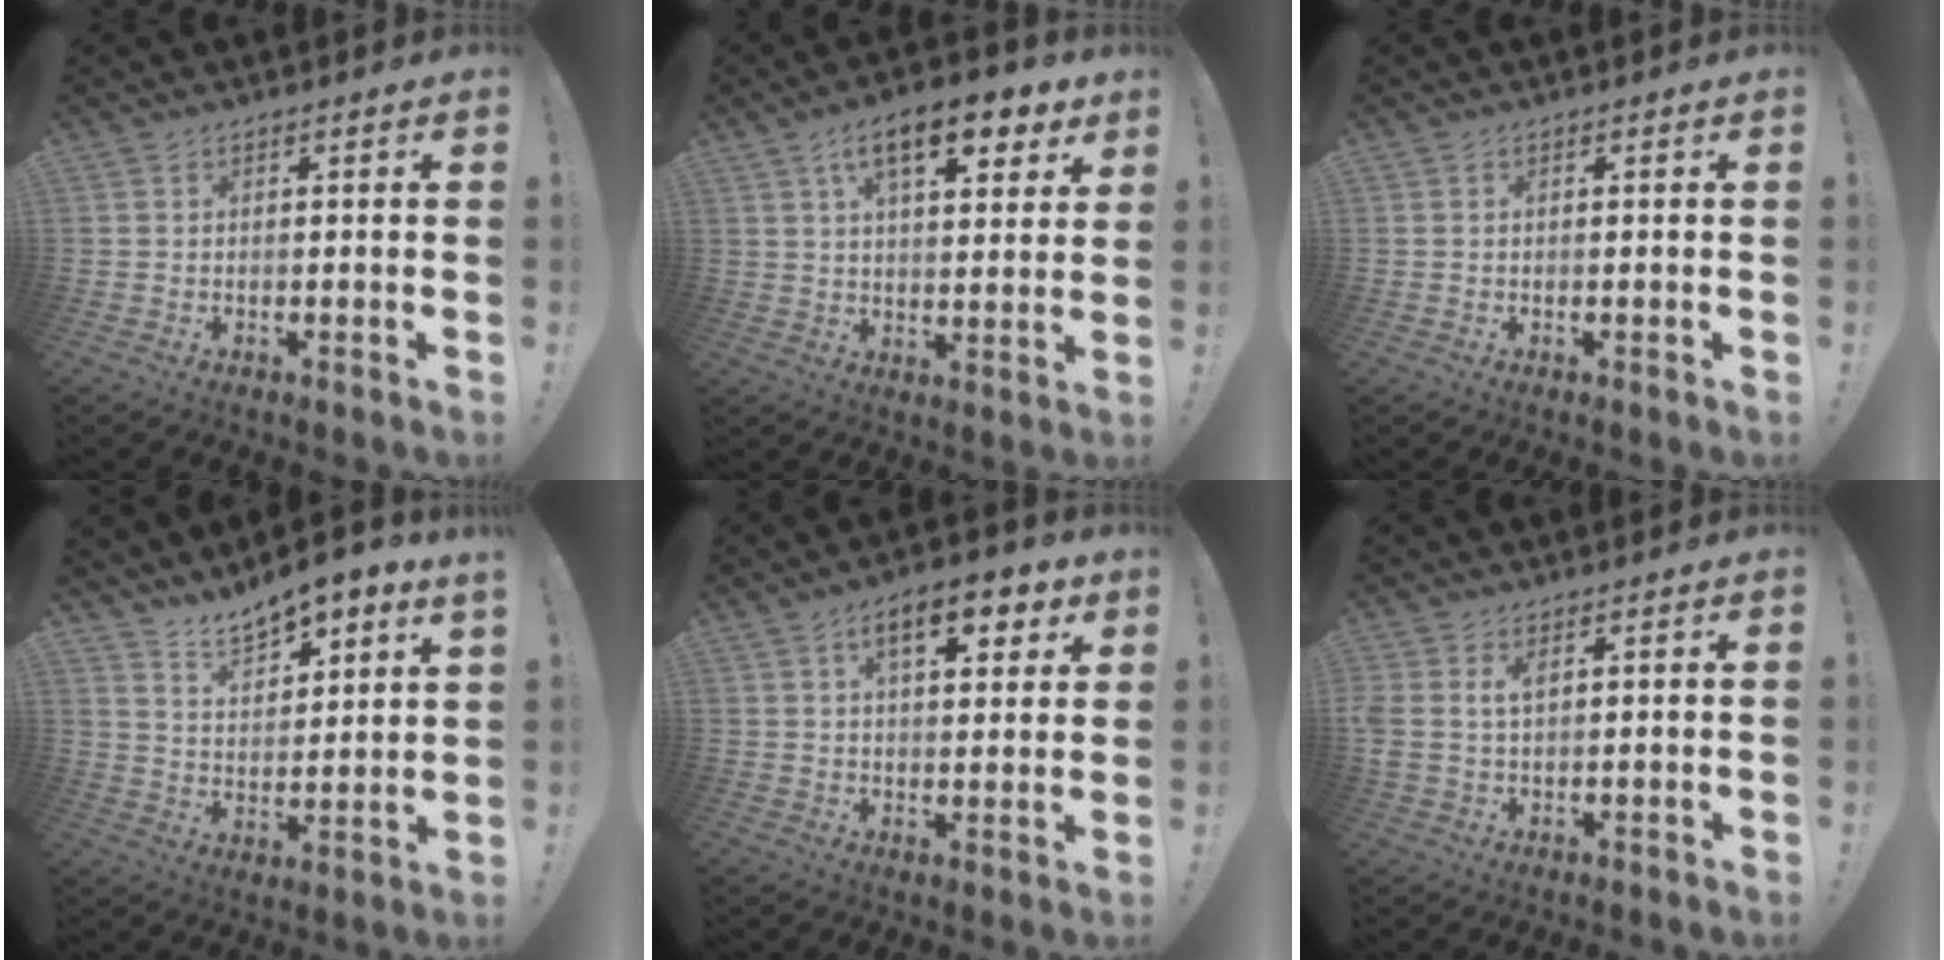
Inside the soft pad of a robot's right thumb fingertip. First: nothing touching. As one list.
[{"total": 13.7, "force": [7.2, 5.5, 10.3], "torque": [-0.149, -0.027, 0.117]}, {"total": 0.0}, {"total": 8.8, "force": [8.1, 2.2, 2.8], "torque": [-0.046, -0.064, 0.147]}, {"total": 10.6, "force": [5.1, 4.4, 8.2], "torque": [-0.109, -0.015, 0.081]}, {"total": 3.3, "force": [1.5, 1.7, 2.4], "torque": [-0.054, 0.001, 0.029]}]